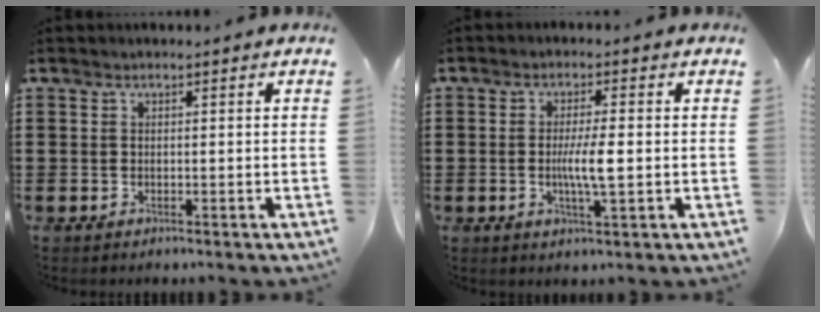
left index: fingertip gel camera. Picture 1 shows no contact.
{"total": 4.9, "force": [-0.4, 0.5, 4.8], "torque": [-0.092, -0.004, -0.011]}